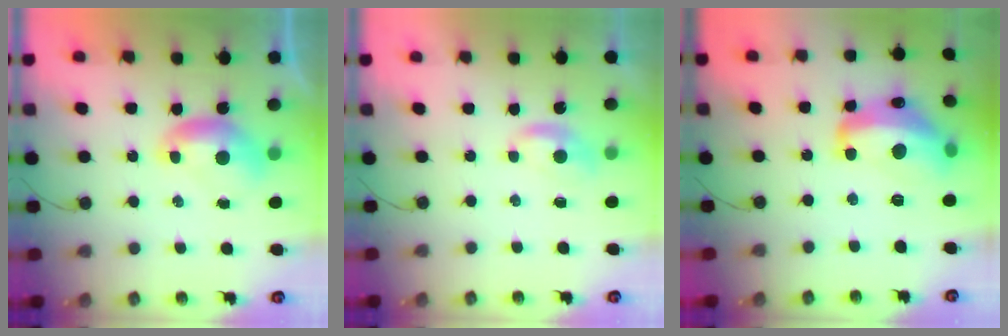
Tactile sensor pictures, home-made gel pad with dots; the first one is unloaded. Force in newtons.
{"total": 0.9, "press": 0.8, "slide": 0.4}
{"total": 12.7, "press": 12.7, "slide": 0.9}